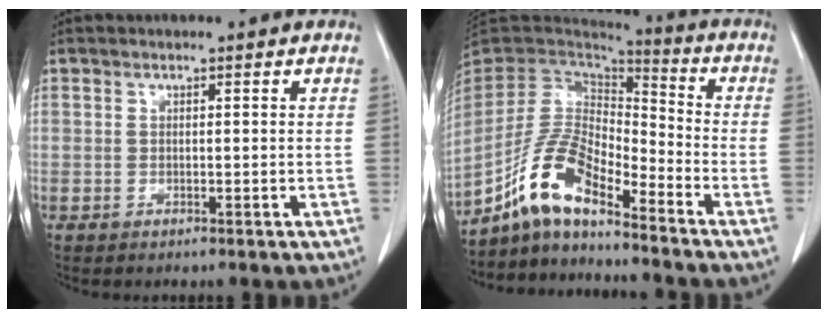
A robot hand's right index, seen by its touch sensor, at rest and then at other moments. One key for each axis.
{"total": 11.7, "fx": -8.3, "fy": 3.0, "fz": 7.7, "tx": -0.163, "ty": 0.020, "tz": -0.157}